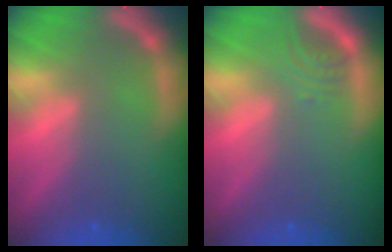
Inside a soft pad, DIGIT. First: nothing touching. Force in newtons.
{"total": 2.0}